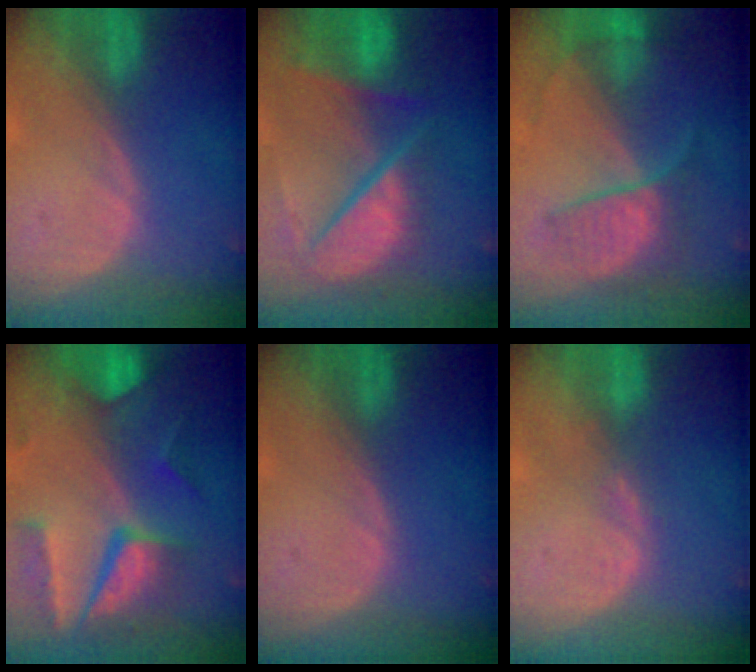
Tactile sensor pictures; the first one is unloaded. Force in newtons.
{"total": 11.0, "press": 9.1, "slide": 6.2}
{"total": 6.4, "press": 6.3, "slide": 1.0}
{"total": 10.1, "press": 8.5, "slide": 5.5}
{"total": 0.0}
{"total": 1.9, "press": 1.5, "slide": 1.1}